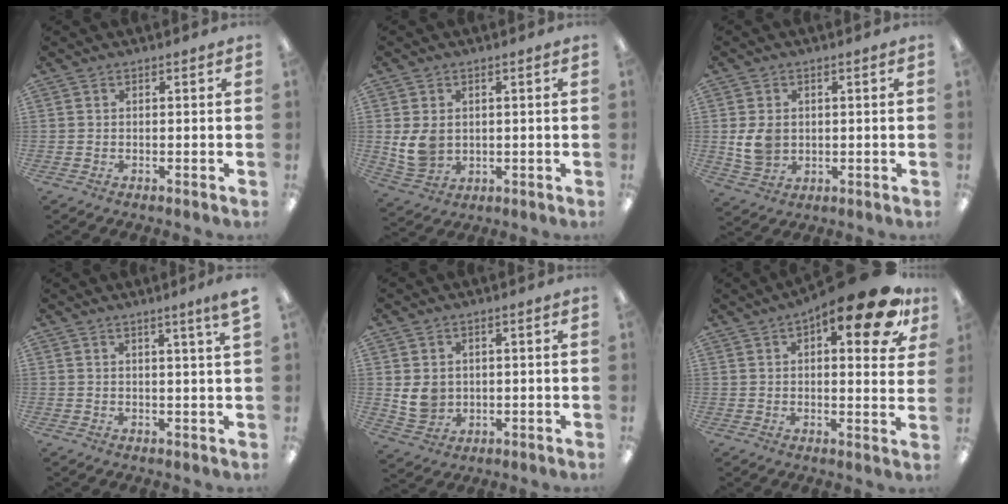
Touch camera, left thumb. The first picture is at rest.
{"total": 6.4, "force": [0.8, 5.4, 3.4], "torque": [-0.080, 0.002, 0.019]}
{"total": 6.2, "force": [0.5, 5.2, 3.3], "torque": [-0.062, 0.002, 0.009]}
{"total": 3.3, "force": [2.4, -0.6, 2.1], "torque": [-0.036, -0.010, 0.039]}
{"total": 5.7, "force": [1.0, 5.1, 2.2], "torque": [-0.040, 0.003, 0.021]}
{"total": 17.6, "force": [10.1, 5.4, 13.4], "torque": [-0.186, -0.055, 0.154]}